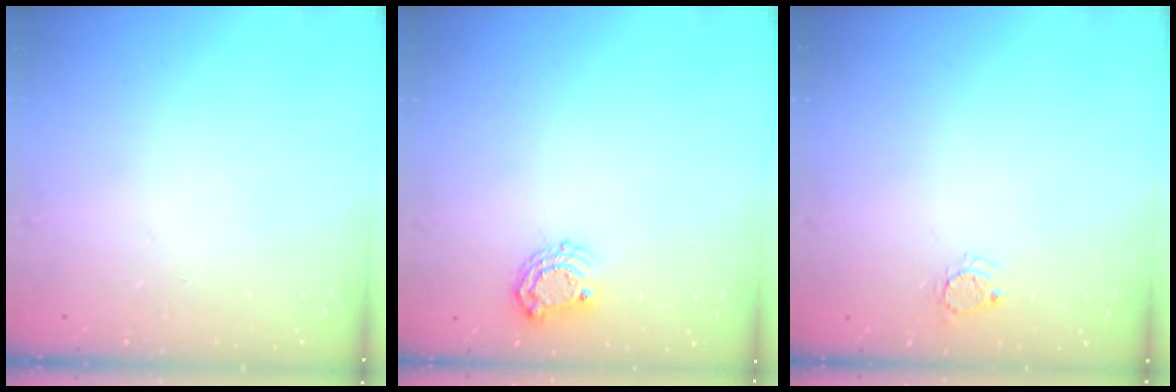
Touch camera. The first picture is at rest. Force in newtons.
{"total": 6.5, "press": 6.4, "slide": 0.6}
{"total": 3.3, "press": 3.3, "slide": 0.2}